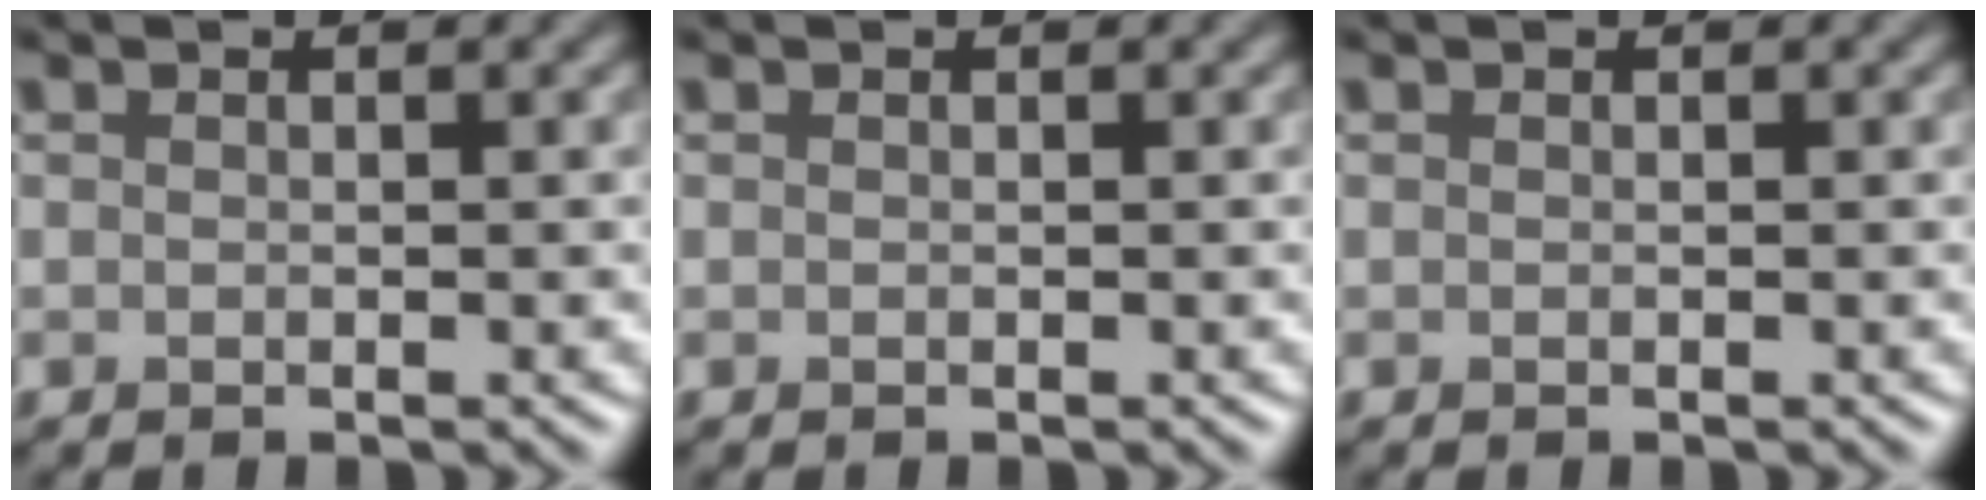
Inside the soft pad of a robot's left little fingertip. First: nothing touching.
{"total": 0.0}
{"total": 0.0}